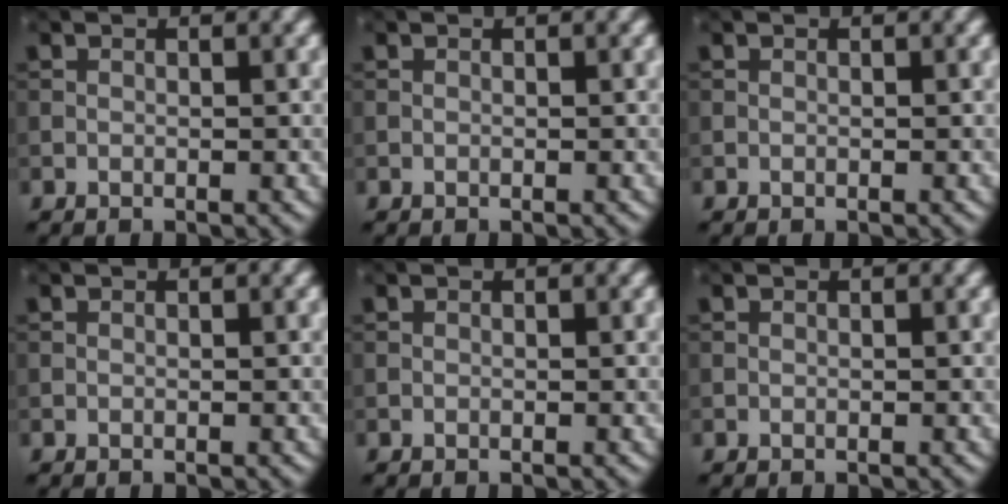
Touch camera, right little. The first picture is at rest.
{"total": 0.0}
{"total": 0.0}
{"total": 0.0}
{"total": 0.0}
{"total": 0.0}